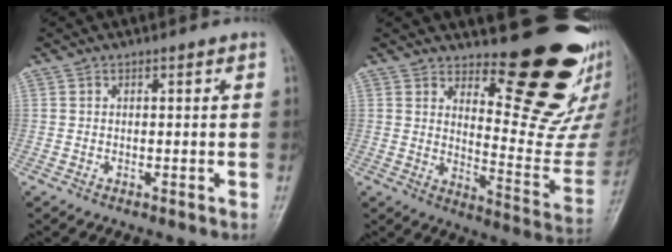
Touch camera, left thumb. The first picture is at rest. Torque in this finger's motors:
{"motor_torque": [0.71, 0.44, 1.34, -1.43, 0.16]}